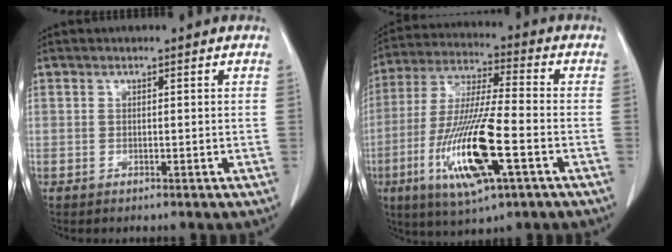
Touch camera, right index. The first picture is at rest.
{"total": 16.6, "force": [-5.6, 2.0, 15.5], "torque": [-0.317, -0.022, -0.098]}